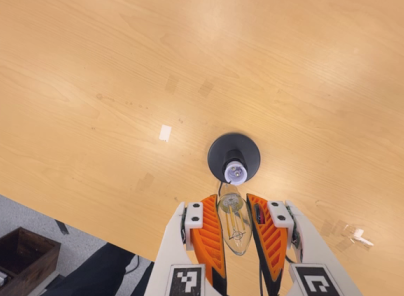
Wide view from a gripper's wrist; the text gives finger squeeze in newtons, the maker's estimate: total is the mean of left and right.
{"total": 19.7, "left": 21.0, "right": 18.4}